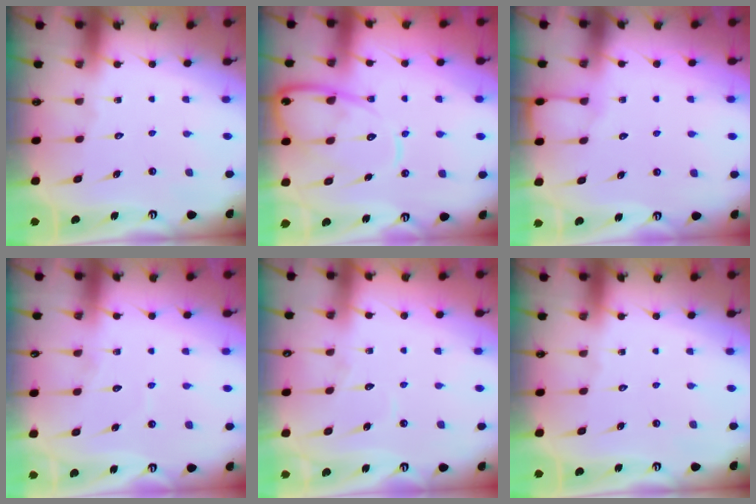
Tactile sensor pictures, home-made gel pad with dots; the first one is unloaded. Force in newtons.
{"total": 12.9, "press": 12.8, "slide": 1.1}
{"total": 2.9, "press": 2.9, "slide": 0.5}
{"total": 4.7, "press": 4.7, "slide": 0.3}
{"total": 3.6, "press": 3.6, "slide": 0.4}
{"total": 0.0}